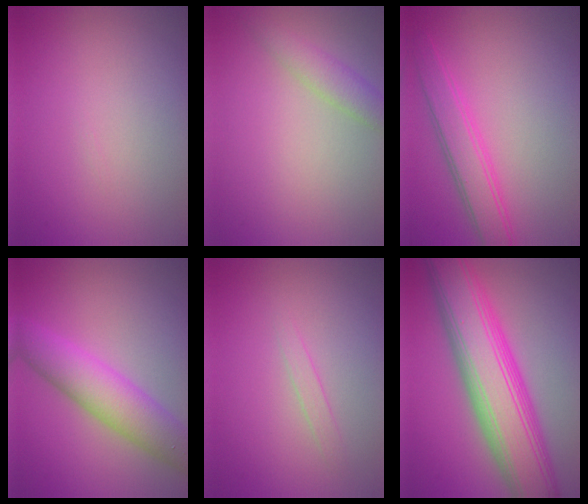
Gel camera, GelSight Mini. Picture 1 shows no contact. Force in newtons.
{"total": 2.2, "press": 2.2, "slide": 0.2}
{"total": 3.6, "press": 3.6, "slide": 0.1}
{"total": 6.1, "press": 6.1, "slide": 0.1}
{"total": 1.0, "press": 1.0, "slide": 0.1}
{"total": 11.5, "press": 11.5, "slide": 0.3}